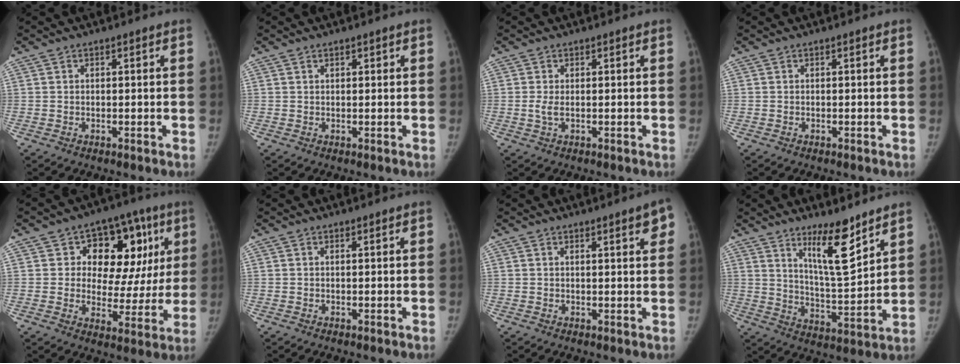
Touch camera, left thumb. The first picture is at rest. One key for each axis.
{"total": 1.0, "fx": 0.7, "fy": 0.5, "fz": 0.5, "tx": -0.002, "ty": -0.003, "tz": 0.008}
{"total": 1.6, "fx": 0.0, "fy": 0.7, "fz": 1.5, "tx": -0.039, "ty": -0.001, "tz": 0.002}
{"total": 0.0}
{"total": 17.7, "fx": 5.9, "fy": 11.9, "fz": 11.7, "tx": -0.085, "ty": 0.002, "tz": 0.080}
{"total": 0.0}
{"total": 3.8, "fx": 2.1, "fy": 0.7, "fz": 3.1, "tx": -0.030, "ty": -0.007, "tz": 0.024}
{"total": 11.3, "fx": 7.6, "fy": 2.4, "fz": 7.9, "tx": -0.118, "ty": -0.073, "tz": 0.139}